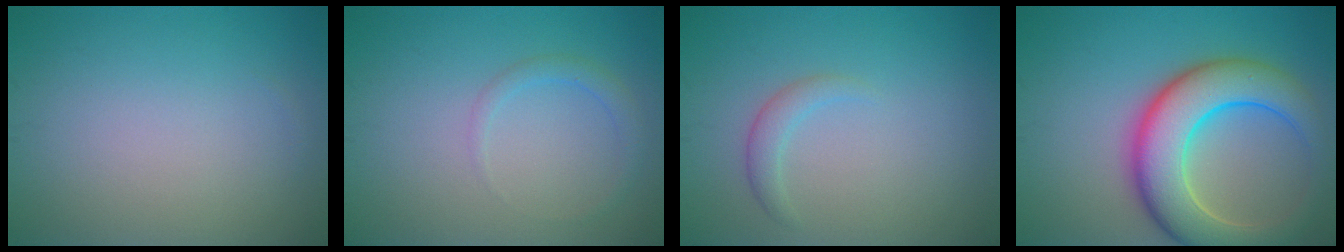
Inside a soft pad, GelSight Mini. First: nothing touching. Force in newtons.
{"total": 1.5, "press": 1.5, "slide": 0.2}
{"total": 1.5, "press": 1.5, "slide": 0.2}
{"total": 9.5, "press": 9.4, "slide": 0.3}